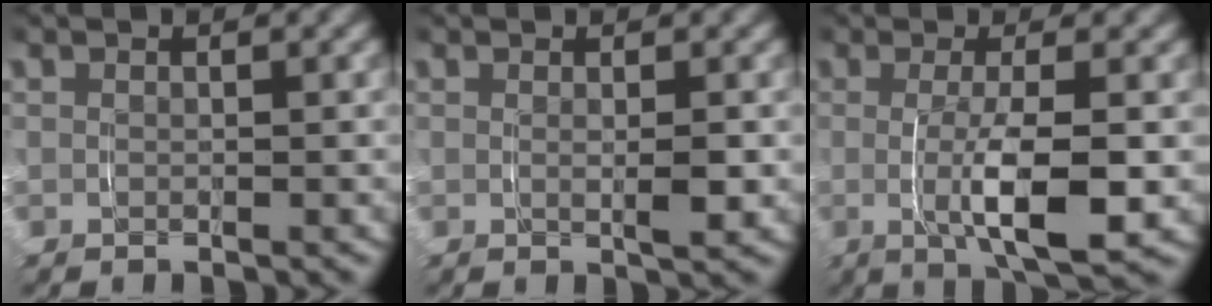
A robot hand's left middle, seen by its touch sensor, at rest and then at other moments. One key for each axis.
{"total": 1.4, "fx": 0.0, "fy": 0.1, "fz": 1.4, "tx": -0.020, "ty": -0.004, "tz": 0.001}
{"total": 5.6, "fx": -0.6, "fy": 1.0, "fz": 5.5, "tx": -0.090, "ty": -0.008, "tz": -0.007}